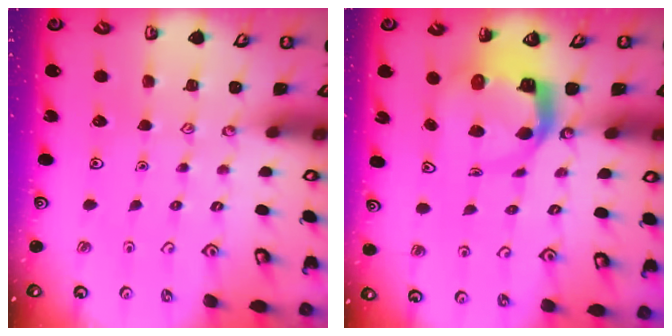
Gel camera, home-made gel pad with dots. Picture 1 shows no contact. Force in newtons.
{"total": 7.5, "press": 7.4, "slide": 1.0}